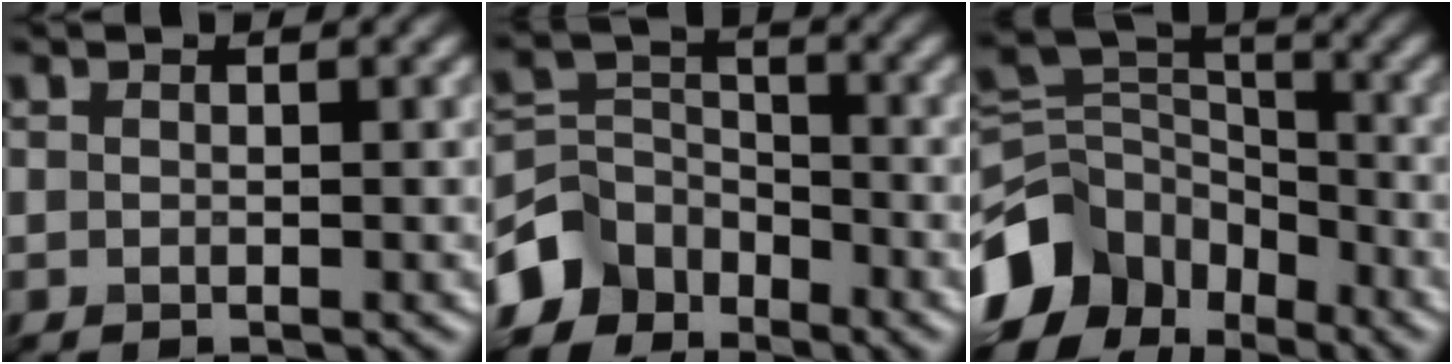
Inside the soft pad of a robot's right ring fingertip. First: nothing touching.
{"total": 5.0, "force": [-3.5, 3.4, 0.9], "torque": [-0.012, 0.001, -0.079]}
{"total": 9.9, "force": [-5.5, 6.8, 4.5], "torque": [-0.090, 0.008, -0.115]}